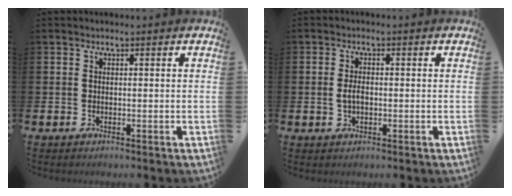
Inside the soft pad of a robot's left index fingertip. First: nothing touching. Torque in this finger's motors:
{"motor_torque": [0.17, 0.04, 0.04, 0.06]}